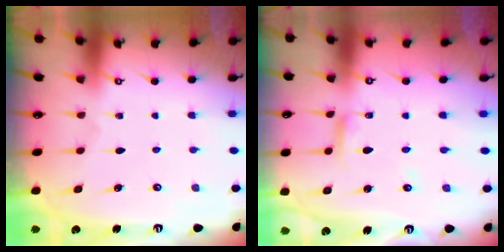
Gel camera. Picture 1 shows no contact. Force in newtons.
{"total": 3.8, "press": 3.8, "slide": 0.1}